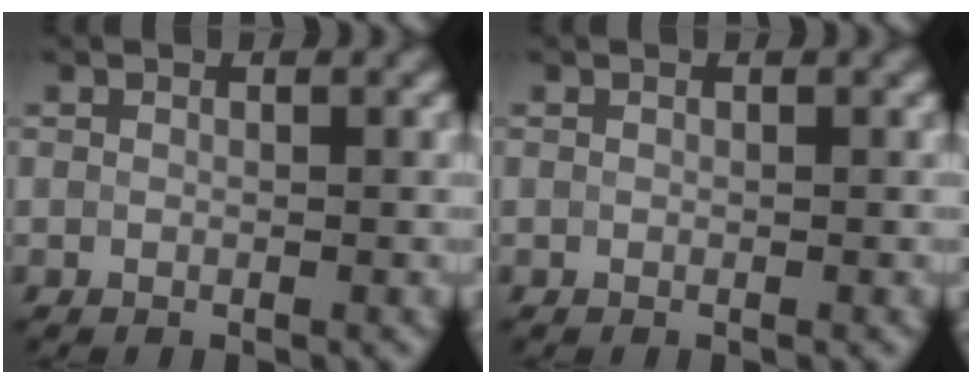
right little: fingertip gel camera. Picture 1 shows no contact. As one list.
[{"total": 0.0}]